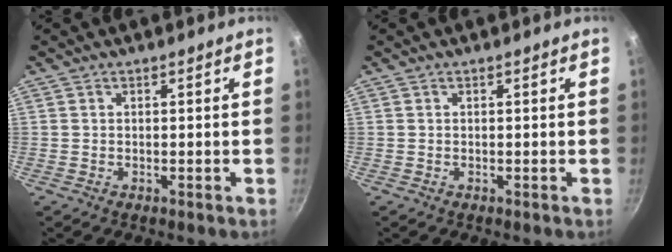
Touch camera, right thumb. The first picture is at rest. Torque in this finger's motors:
{"motor_torque": [-0.05, -0.05, 0.34, 0.33, 0.00]}